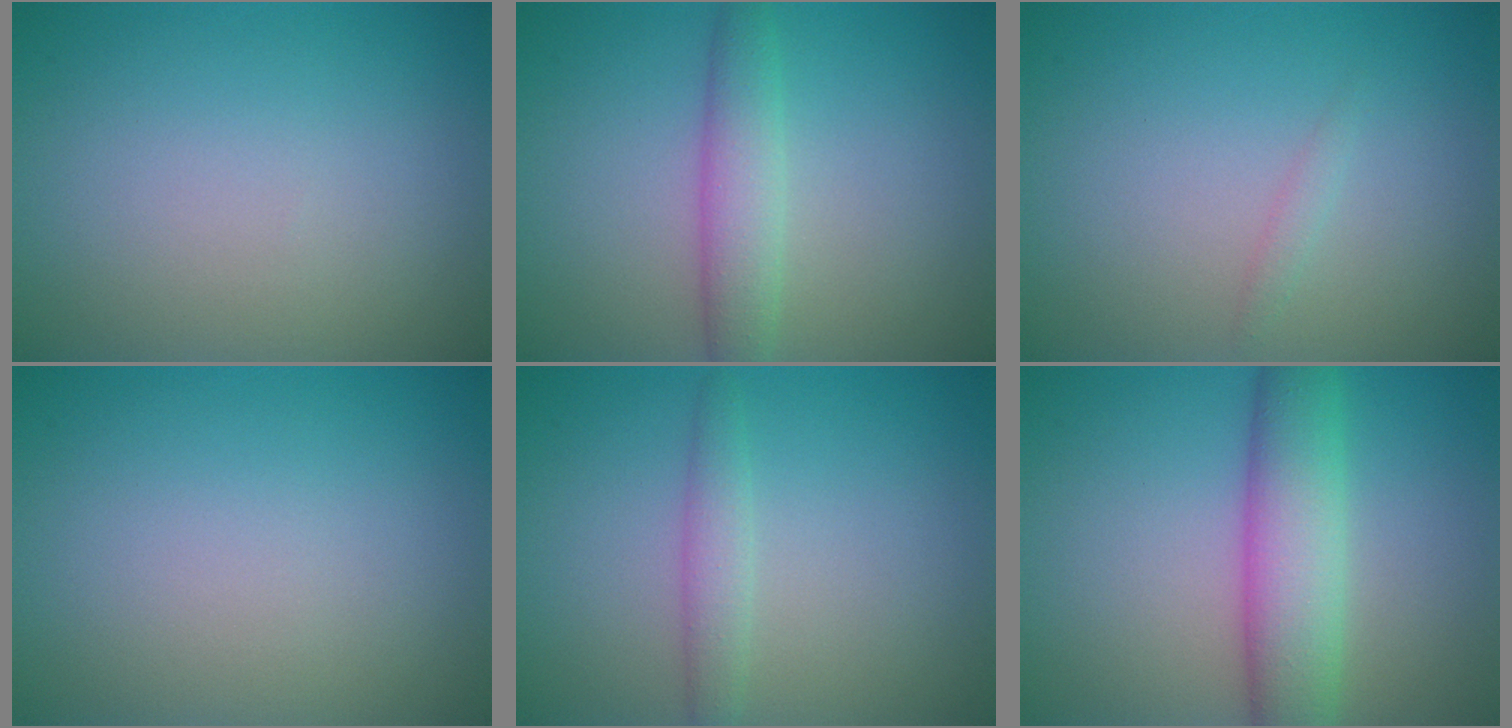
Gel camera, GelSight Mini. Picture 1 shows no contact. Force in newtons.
{"total": 3.2, "press": 3.2, "slide": 0.1}
{"total": 0.7, "press": 0.7, "slide": 0.1}
{"total": 0.0}
{"total": 1.8, "press": 1.8, "slide": 0.0}
{"total": 5.9, "press": 5.9, "slide": 0.1}